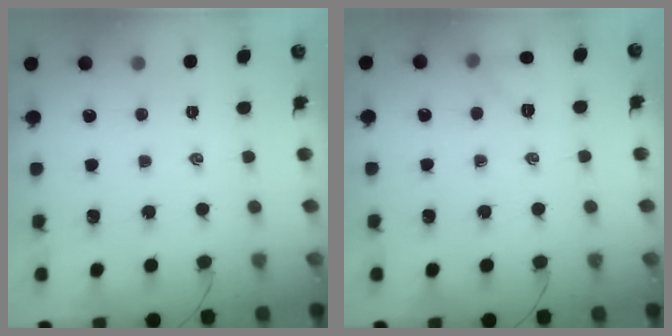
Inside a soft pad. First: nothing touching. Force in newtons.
{"total": 7.7, "press": 7.5, "slide": 1.6}